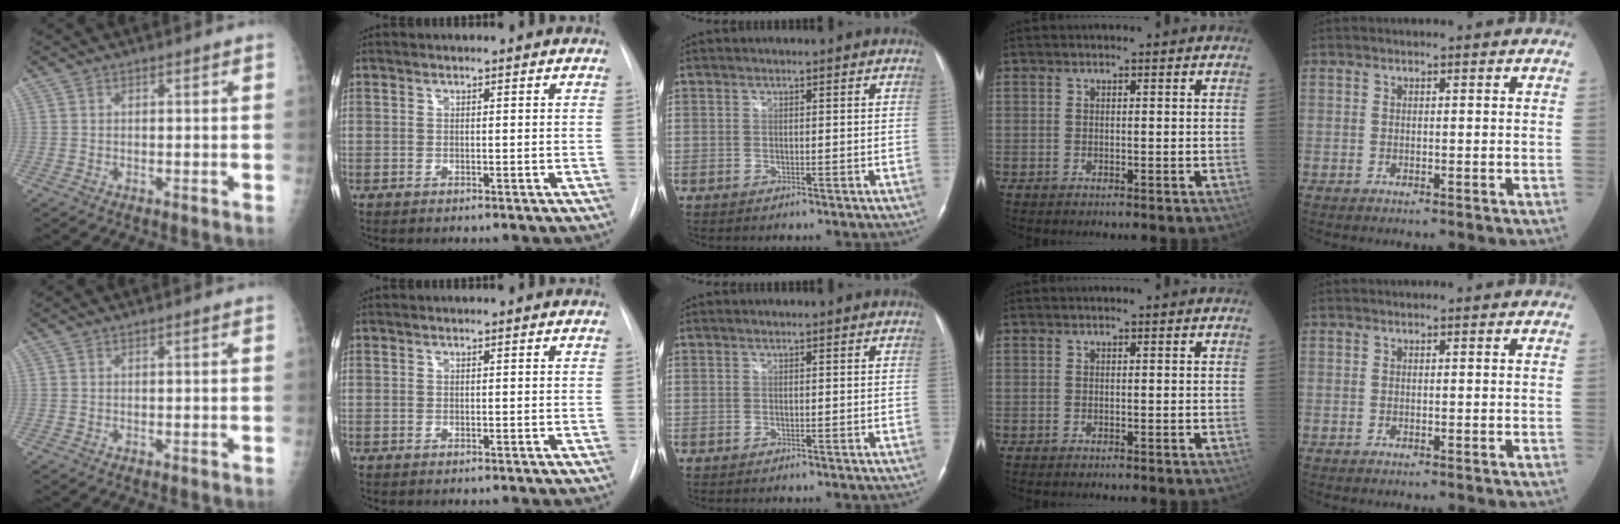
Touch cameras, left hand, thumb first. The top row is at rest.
{}